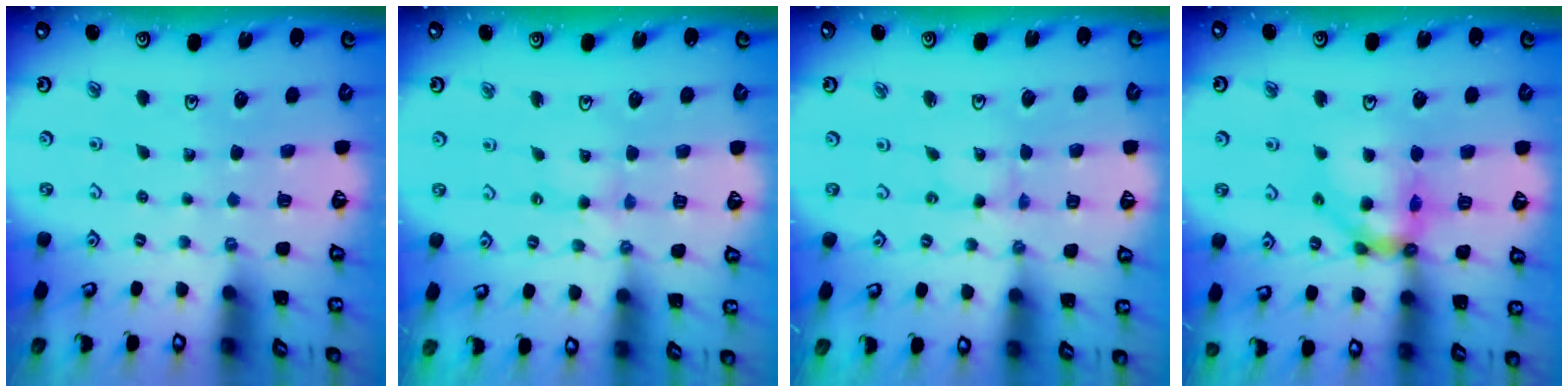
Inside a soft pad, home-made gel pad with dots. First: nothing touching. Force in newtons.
{"total": 2.3, "press": 2.3, "slide": 0.4}
{"total": 0.0}
{"total": 12.6, "press": 12.5, "slide": 1.4}